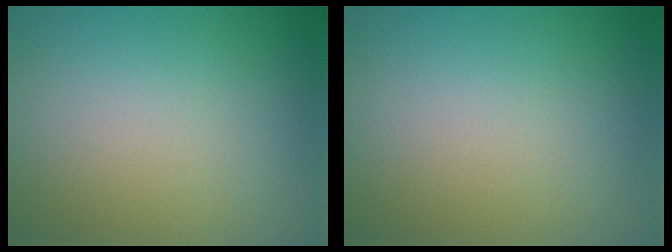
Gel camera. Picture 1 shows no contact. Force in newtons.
{"total": 0.0}